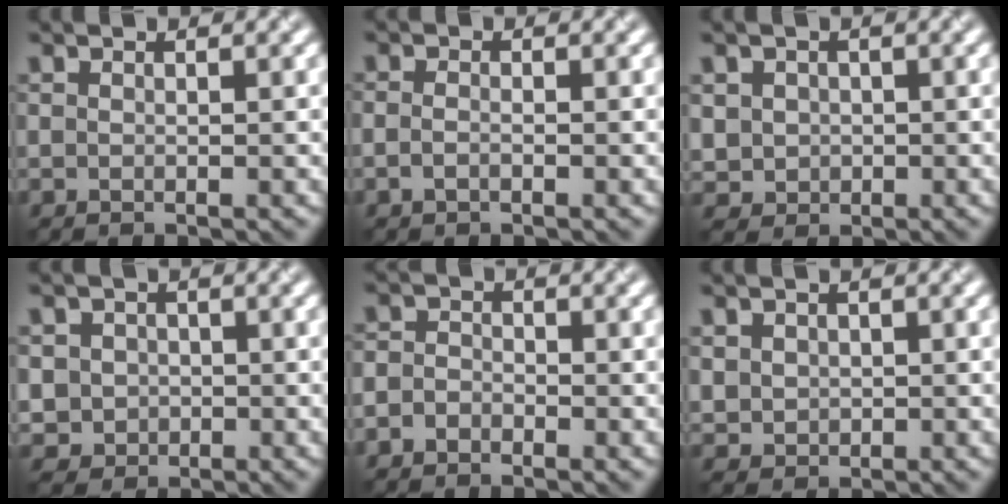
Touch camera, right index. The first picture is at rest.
{"total": 0.9, "force": [-0.4, 0.5, 0.7], "torque": [-0.016, -0.002, -0.012]}
{"total": 2.0, "force": [0.1, 1.9, 0.5], "torque": [-0.003, -0.004, 0.010]}
{"total": 2.5, "force": [-0.2, 2.5, 0.5], "torque": [0.009, -0.001, -0.006]}
{"total": 1.7, "force": [-1.0, 1.3, 0.5], "torque": [0.004, 0.005, -0.026]}
{"total": 1.6, "force": [0.3, 1.5, 0.4], "torque": [-0.008, -0.006, 0.011]}